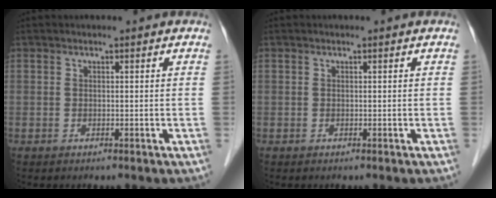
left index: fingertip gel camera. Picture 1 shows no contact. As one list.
[{"total": 0.0}]